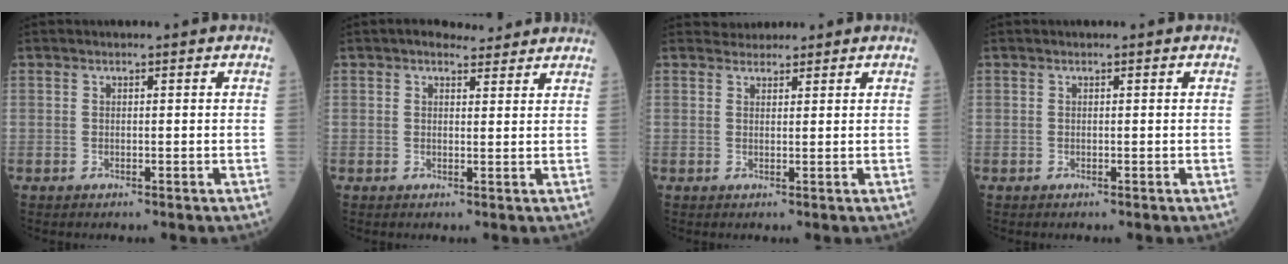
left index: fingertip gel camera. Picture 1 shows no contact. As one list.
[{"total": 3.5, "force": [3.1, 1.5, 0.6], "torque": [-0.008, 0.015, 0.042]}, {"total": 2.2, "force": [2.0, 0.9, -0.1], "torque": [-0.003, 0.017, 0.033]}, {"total": 0.0}]